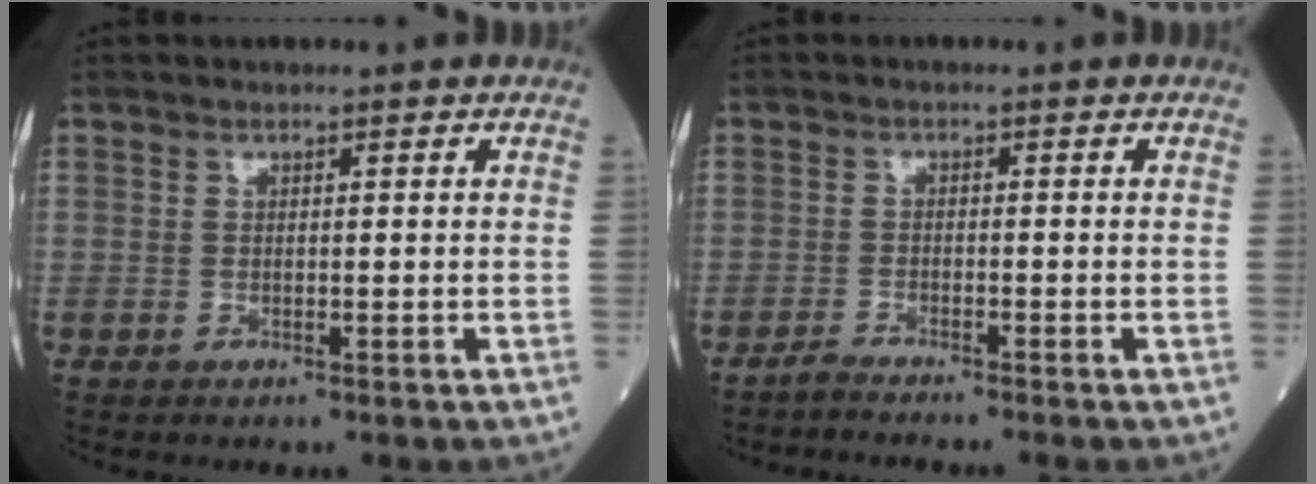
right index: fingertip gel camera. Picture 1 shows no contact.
{"total": 2.4, "force": [-2.2, -0.4, 0.7], "torque": [-0.021, -0.005, -0.038]}